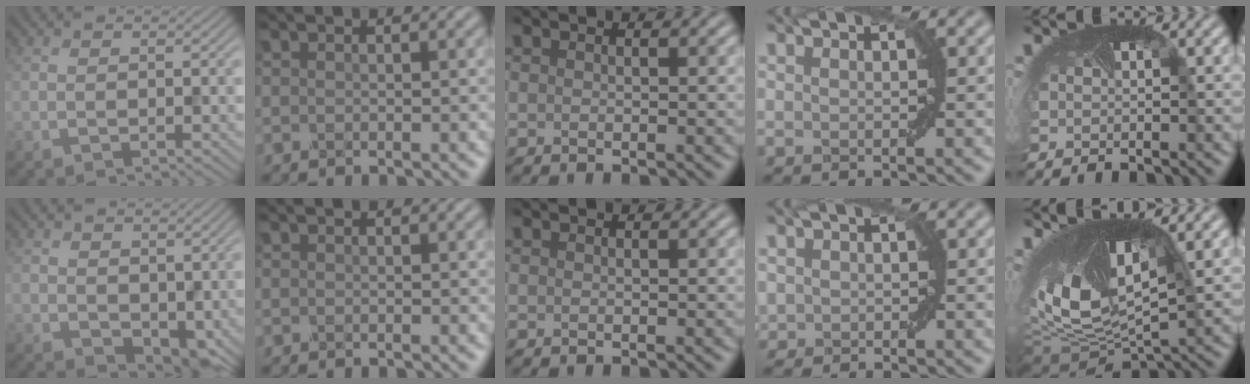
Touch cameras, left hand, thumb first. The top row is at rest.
{"thumb": {"total": 5.3, "force": [1.2, 3.6, 3.7], "torque": [-0.068, -0.020, 0.031]}, "ring": {"total": 0.7, "force": [0.2, 0.7, 0.2], "torque": [-0.002, 0.003, 0.005]}, "little": {"total": 12.5, "force": [0.4, 6.3, 10.8], "torque": [-0.219, -0.026, 0.027]}}